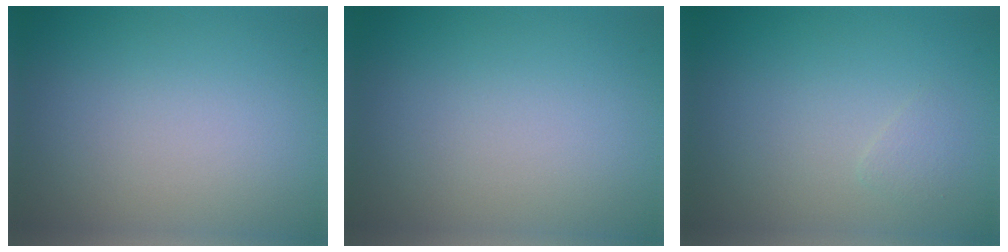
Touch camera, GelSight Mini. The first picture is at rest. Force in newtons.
{"total": 0.0}
{"total": 0.7, "press": 0.7, "slide": 0.1}